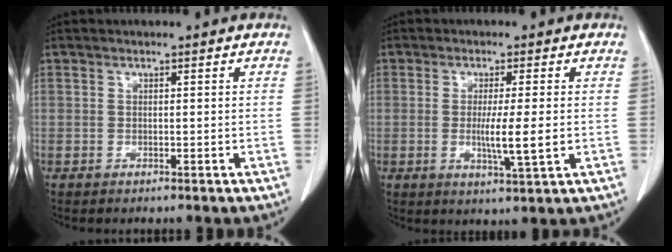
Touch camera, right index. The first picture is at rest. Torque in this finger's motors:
{"motor_torque": [1.22, -0.05, 0.51, 0.06]}